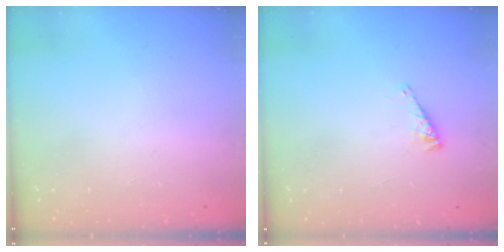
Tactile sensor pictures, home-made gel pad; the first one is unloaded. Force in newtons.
{"total": 2.6, "press": 2.6, "slide": 0.3}